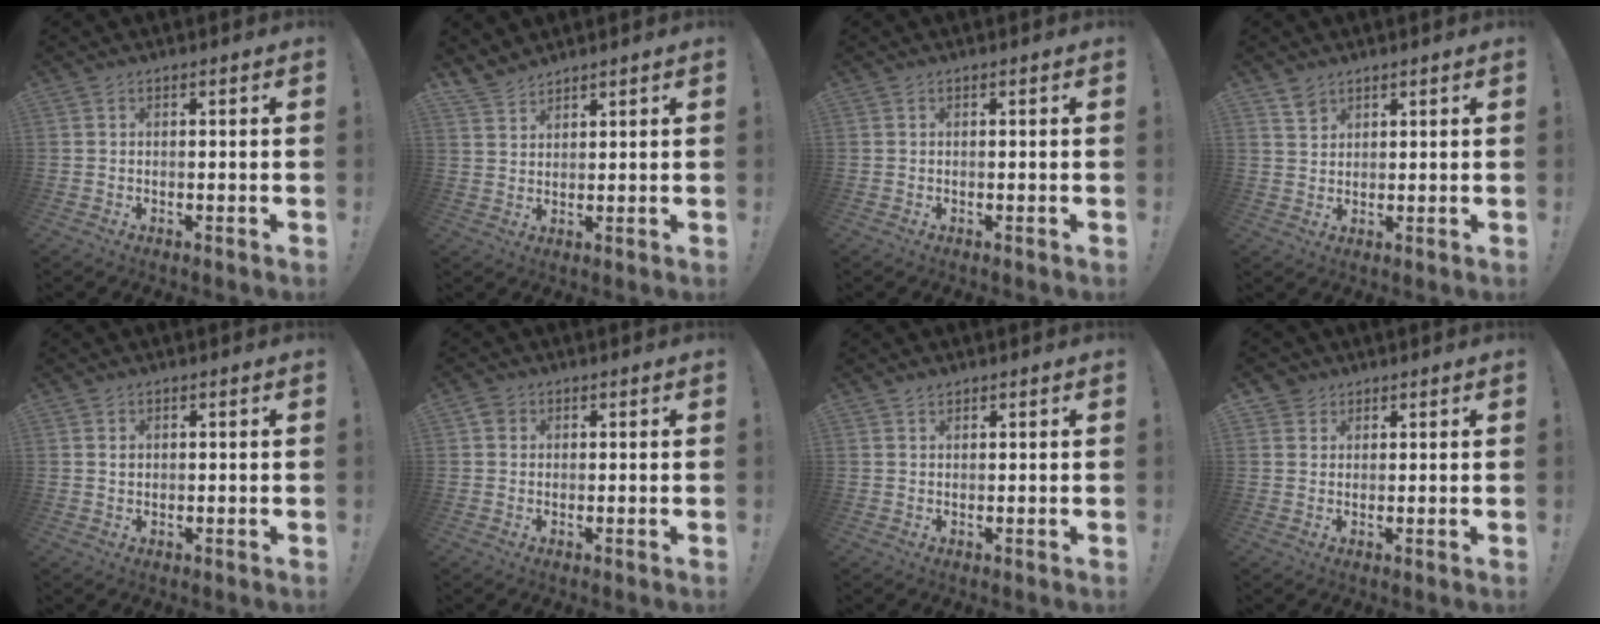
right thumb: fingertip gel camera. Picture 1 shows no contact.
{"total": 4.5, "force": [4.2, 1.4, 0.9], "torque": [-0.012, -0.030, 0.079]}
{"total": 0.0}
{"total": 4.2, "force": [3.1, 2.7, 0.8], "torque": [-0.007, -0.018, 0.060]}
{"total": 1.0, "force": [0.5, 0.8, 0.3], "torque": [0.007, -0.004, 0.007]}
{"total": 2.1, "force": [0.9, 1.8, 0.7], "torque": [-0.006, 0.000, 0.016]}
{"total": 1.2, "force": [1.0, 0.5, 0.3], "torque": [-0.004, -0.003, 0.020]}
{"total": 2.8, "force": [2.0, 2.0, 0.3], "torque": [-0.003, -0.008, 0.036]}